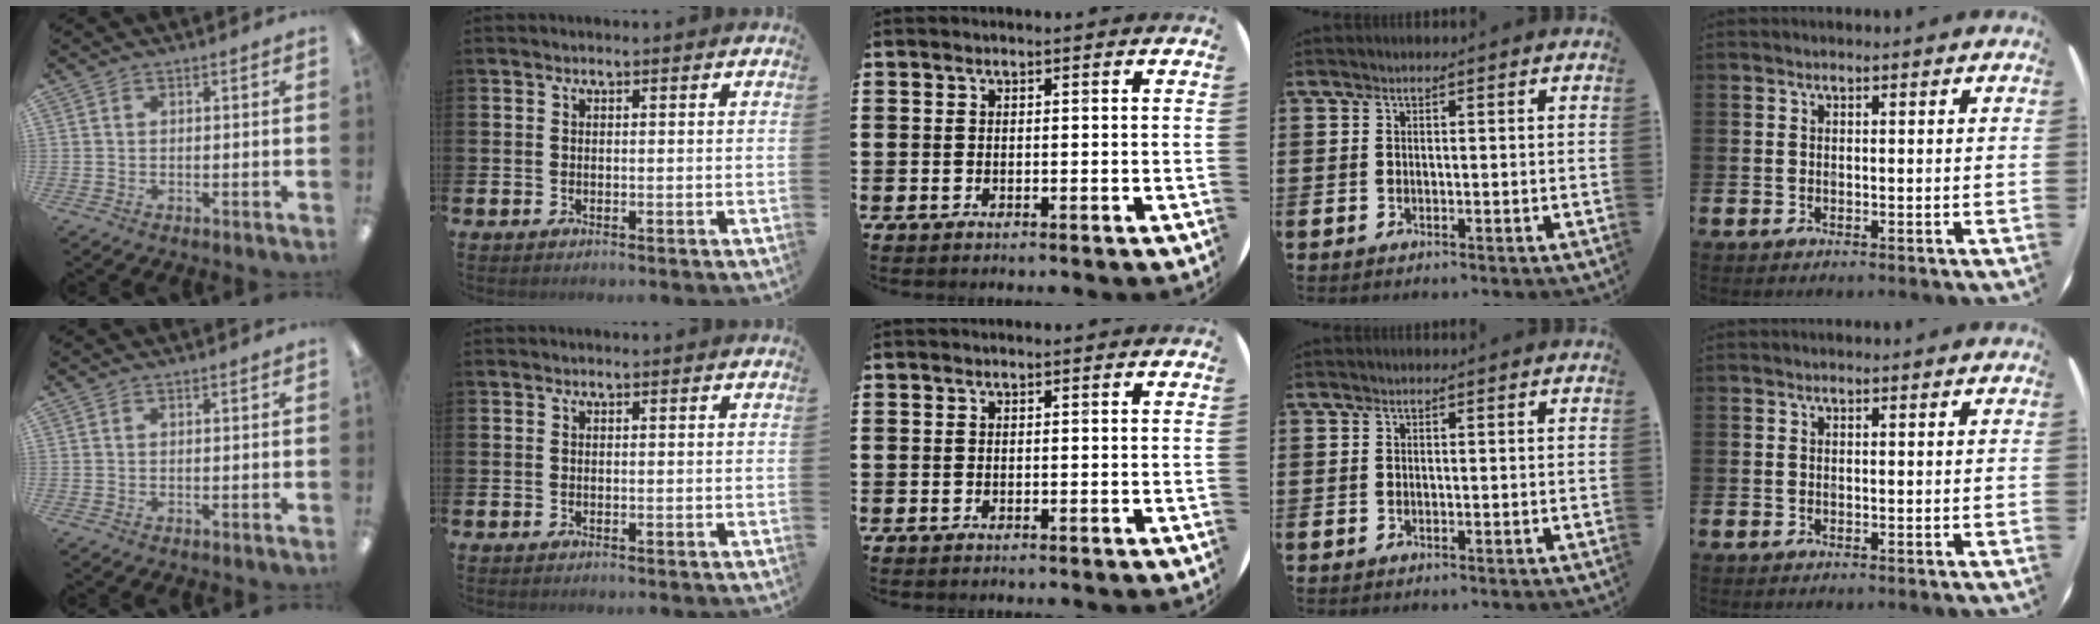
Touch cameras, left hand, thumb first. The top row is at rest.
{}